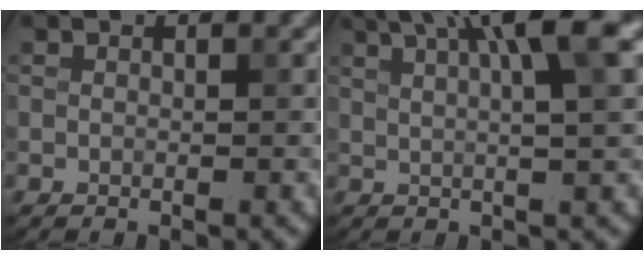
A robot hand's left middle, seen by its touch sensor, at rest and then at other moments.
{"total": 9.5, "force": [4.0, 2.1, 8.3], "torque": [-0.079, 0.035, 0.045]}